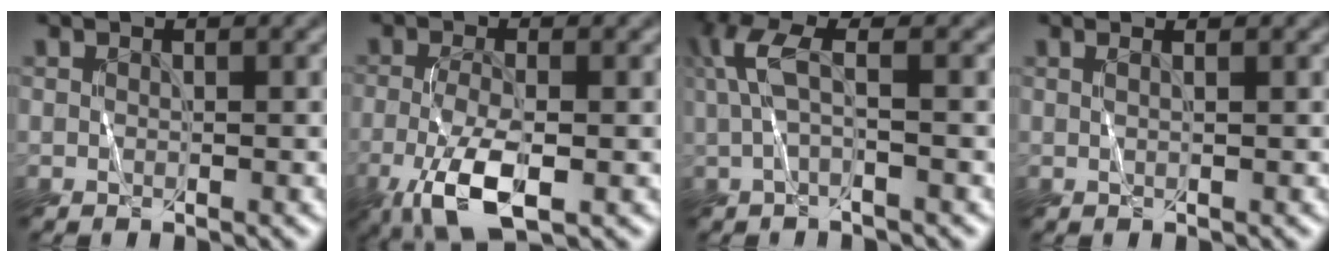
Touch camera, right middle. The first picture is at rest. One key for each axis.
{"total": 5.8, "fx": -2.3, "fy": 1.8, "fz": 5.0, "tx": -0.115, "ty": -0.008, "tz": -0.044}
{"total": 3.3, "fx": 0.8, "fy": 0.4, "fz": 3.1, "tx": -0.076, "ty": 0.008, "tz": 0.014}
{"total": 1.0, "fx": 0.6, "fy": -0.1, "fz": 0.8, "tx": -0.009, "ty": -0.002, "tz": 0.001}